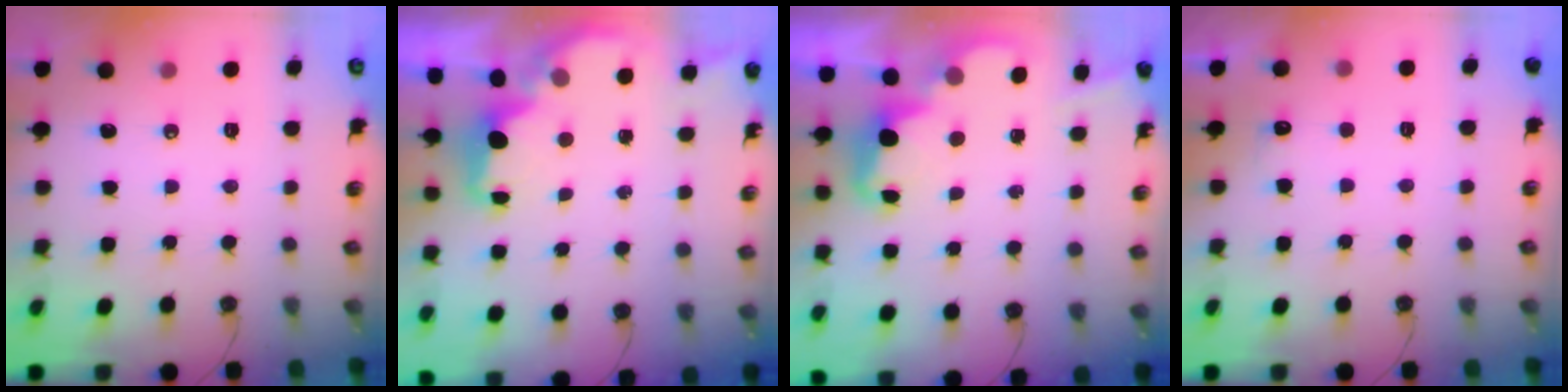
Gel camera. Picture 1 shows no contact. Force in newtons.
{"total": 2.0, "press": 1.8, "slide": 0.7}
{"total": 2.4, "press": 2.3, "slide": 0.5}
{"total": 5.2, "press": 5.0, "slide": 1.2}